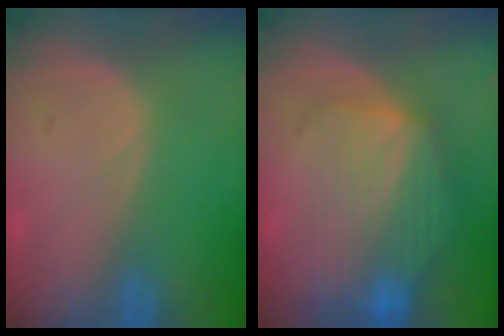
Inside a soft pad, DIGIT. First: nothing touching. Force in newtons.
{"total": 8.4, "press": 7.9, "slide": 2.8}